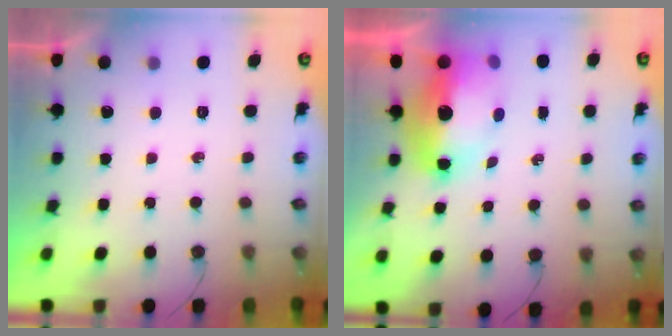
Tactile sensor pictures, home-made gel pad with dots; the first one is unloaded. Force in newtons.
{"total": 12.7, "press": 12.6, "slide": 1.4}